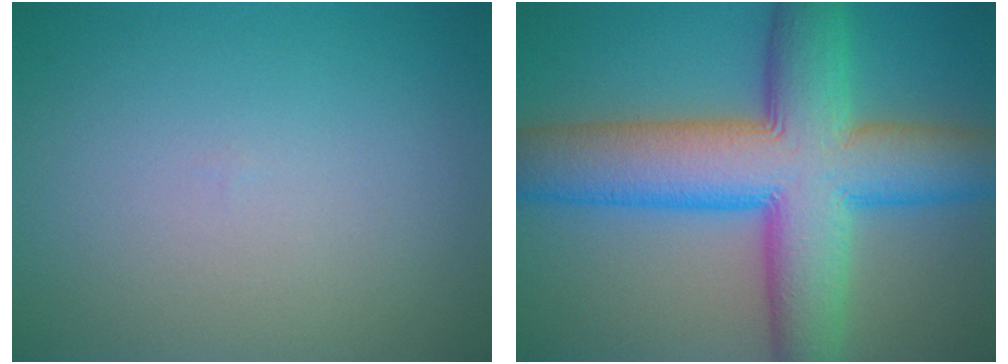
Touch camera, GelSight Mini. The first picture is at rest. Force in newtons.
{"total": 13.0, "press": 12.9, "slide": 0.4}